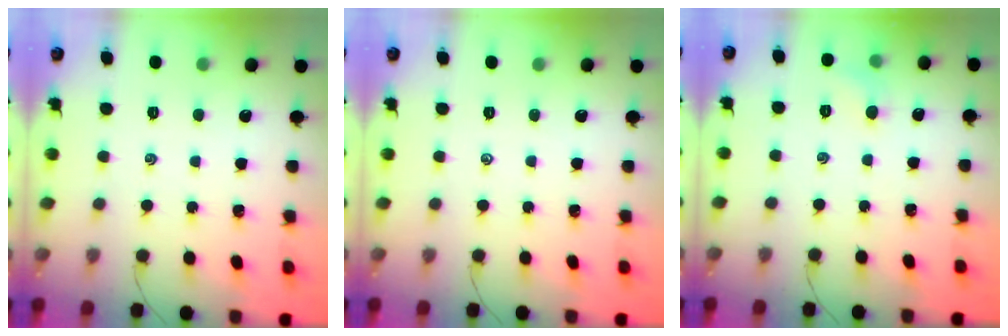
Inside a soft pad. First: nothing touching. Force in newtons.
{"total": 0.0}
{"total": 5.4, "press": 5.1, "slide": 1.8}